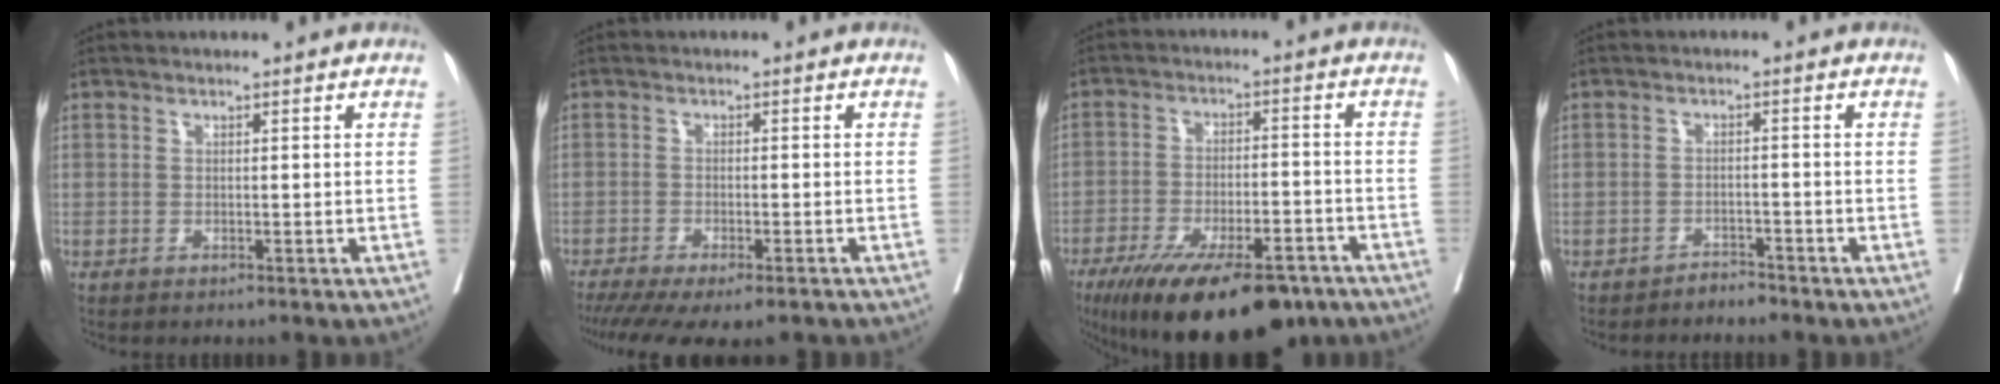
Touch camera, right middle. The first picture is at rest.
{"total": 12.9, "force": [-10.5, 2.6, 7.0], "torque": [-0.130, -0.026, -0.151]}
{"total": 18.0, "force": [-13.0, 5.3, 11.2], "torque": [-0.168, -0.016, -0.201]}
{"total": 1.7, "force": [-1.6, 0.3, -0.1], "torque": [-0.001, -0.003, -0.027]}